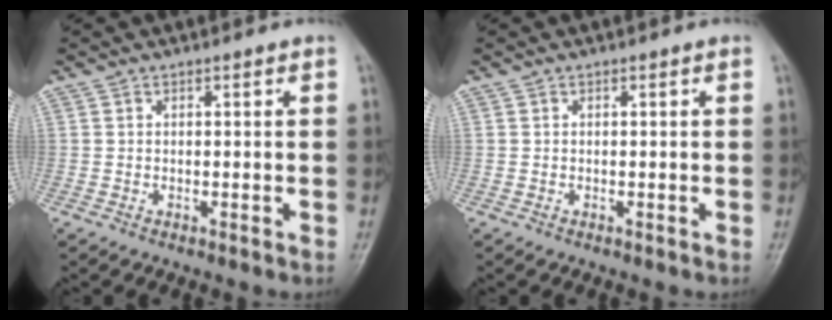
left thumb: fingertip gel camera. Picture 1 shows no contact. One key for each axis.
{"total": 0.0}